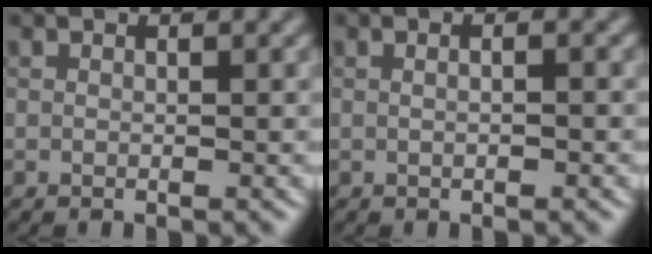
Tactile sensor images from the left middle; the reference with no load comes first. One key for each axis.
{"total": 3.2, "fx": 1.0, "fy": 1.7, "fz": 2.5, "tx": -0.019, "ty": 0.033, "tz": -0.021}